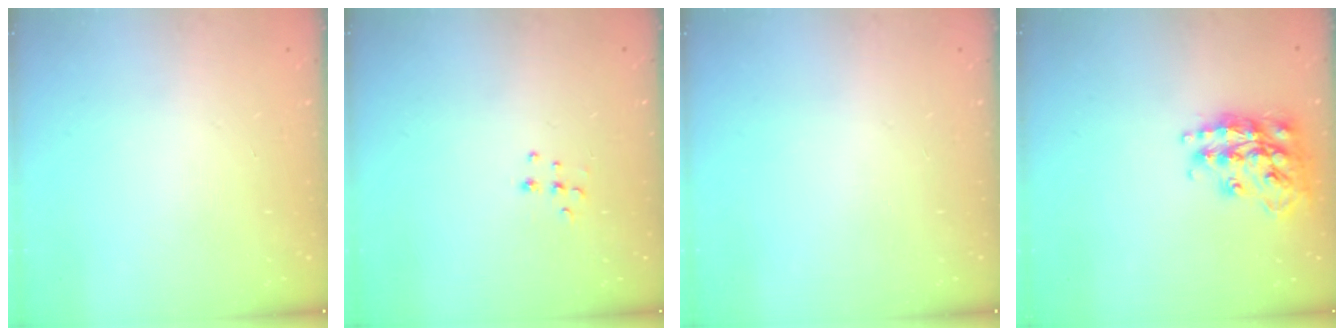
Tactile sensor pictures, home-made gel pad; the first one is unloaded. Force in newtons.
{"total": 7.0, "press": 6.9, "slide": 0.6}
{"total": 0.0}
{"total": 18.4, "press": 18.4, "slide": 1.2}